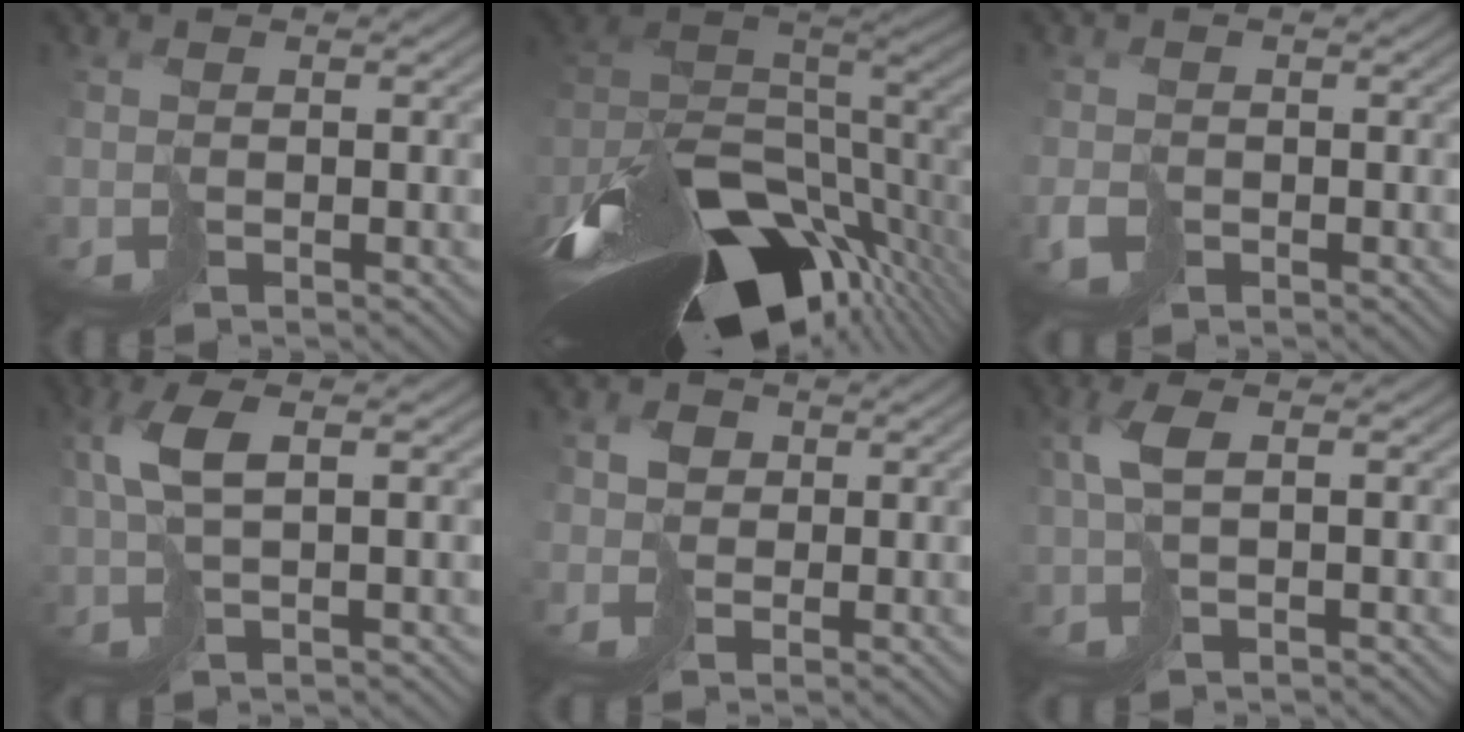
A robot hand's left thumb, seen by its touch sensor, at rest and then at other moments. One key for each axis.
{"total": 17.4, "fx": -8.3, "fy": 8.5, "fz": 12.7, "tx": -0.294, "ty": -0.020, "tz": -0.126}
{"total": 1.4, "fx": -0.7, "fy": 1.1, "fz": 0.2, "tx": -0.007, "ty": -0.005, "tz": -0.012}
{"total": 5.7, "fx": 1.7, "fy": 1.9, "fz": 5.1, "tx": -0.109, "ty": 0.015, "tz": 0.030}
{"total": 2.8, "fx": 0.6, "fy": 2.4, "fz": 1.2, "tx": -0.022, "ty": 0.002, "tz": 0.009}
{"total": 4.0, "fx": 1.0, "fy": 1.4, "fz": 3.7, "tx": -0.077, "ty": 0.011, "tz": 0.019}